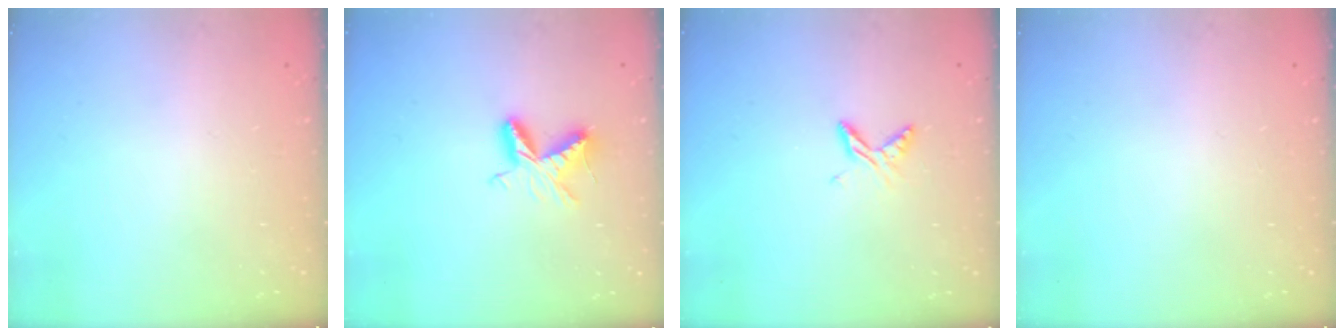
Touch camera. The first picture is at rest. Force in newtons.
{"total": 7.0, "press": 7.0, "slide": 0.5}
{"total": 6.6, "press": 6.5, "slide": 0.9}
{"total": 0.0}